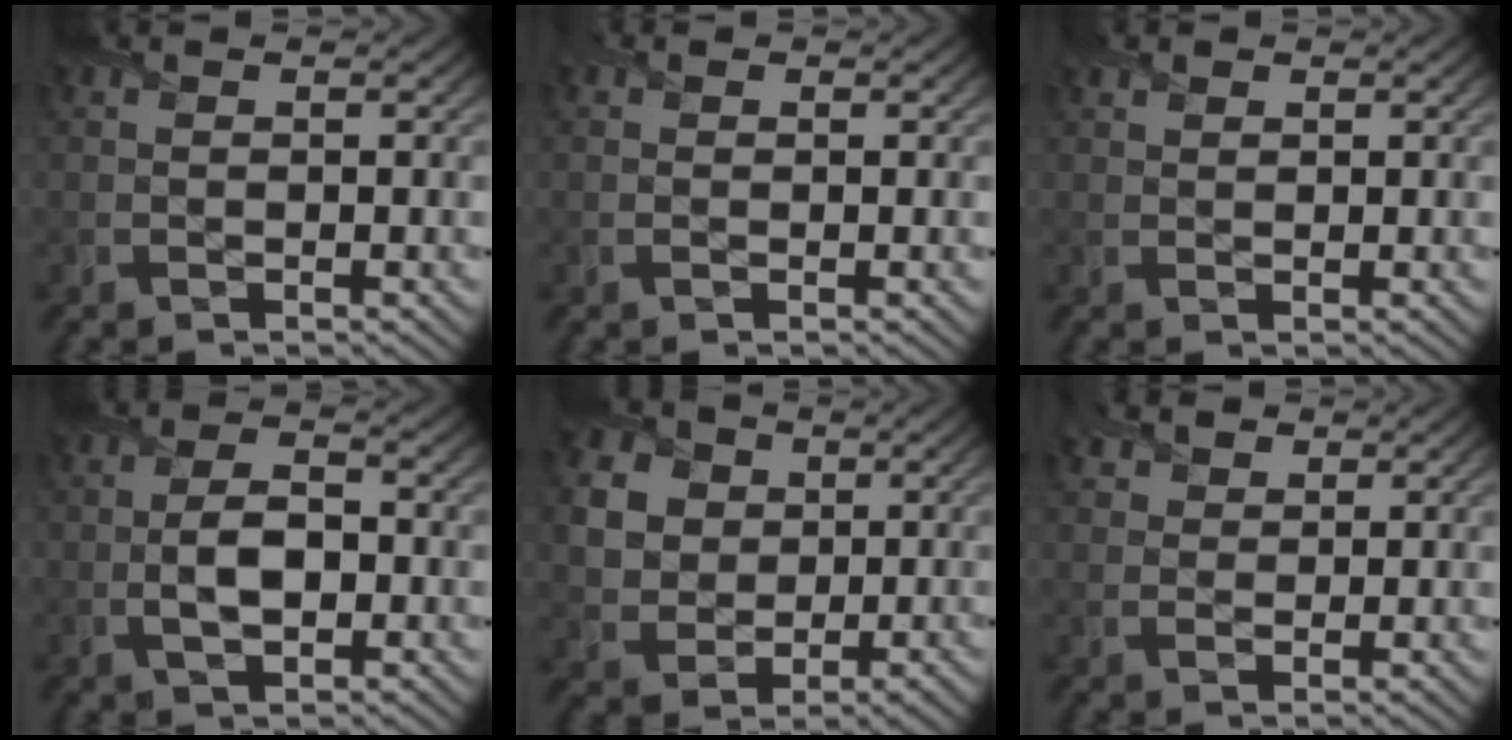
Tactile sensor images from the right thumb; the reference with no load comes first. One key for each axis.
{"total": 0.8, "fx": 0.2, "fy": 0.6, "fz": 0.5, "tx": -0.009, "ty": -0.001, "tz": 0.003}
{"total": 1.2, "fx": 0.9, "fy": 0.6, "fz": 0.4, "tx": -0.010, "ty": 0.004, "tz": 0.019}
{"total": 5.0, "fx": -0.8, "fy": 2.5, "fz": 4.2, "tx": -0.091, "ty": 0.001, "tz": -0.015}
{"total": 7.3, "fx": 1.3, "fy": 6.3, "fz": 3.5, "tx": -0.113, "ty": 0.000, "tz": 0.018}
{"total": 2.9, "fx": 1.9, "fy": 1.9, "fz": 1.1, "tx": -0.027, "ty": 0.008, "tz": 0.036}